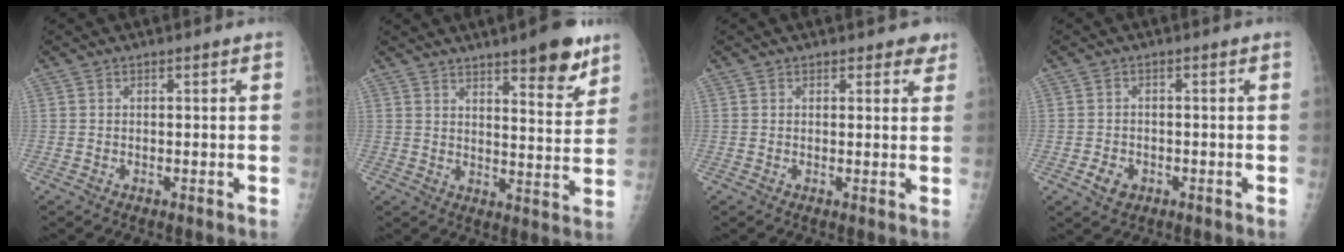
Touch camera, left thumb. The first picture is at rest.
{"total": 11.5, "force": [7.8, 2.9, 8.0], "torque": [-0.081, -0.048, 0.108]}
{"total": 2.8, "force": [2.1, 1.6, 0.8], "torque": [0.021, -0.009, 0.018]}
{"total": 3.1, "force": [-1.3, 2.4, 1.6], "torque": [-0.021, 0.002, -0.017]}